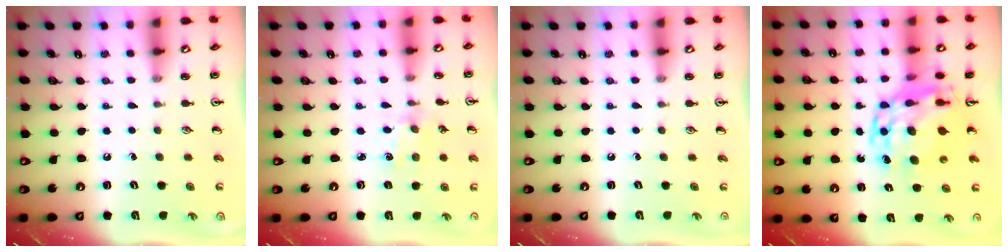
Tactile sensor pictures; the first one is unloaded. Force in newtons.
{"total": 2.0, "press": 2.0, "slide": 0.4}
{"total": 0.0}
{"total": 16.4, "press": 16.3, "slide": 2.0}